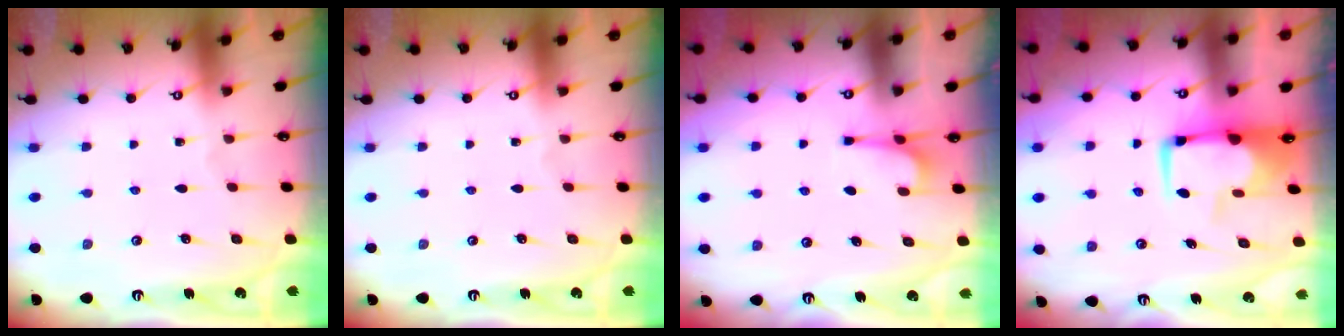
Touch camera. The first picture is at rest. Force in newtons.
{"total": 0.0}
{"total": 1.2, "press": 1.2, "slide": 0.5}
{"total": 2.6, "press": 2.4, "slide": 1.0}